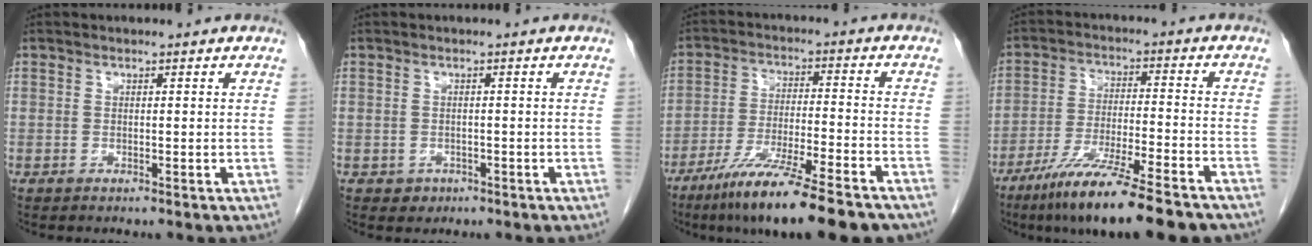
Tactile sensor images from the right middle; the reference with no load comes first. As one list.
[{"total": 1.5, "force": [-0.7, 1.3, 0.3], "torque": [-0.002, 0.005, -0.005]}, {"total": 15.9, "force": [-11.8, 1.1, 10.6], "torque": [-0.169, -0.040, -0.195]}, {"total": 15.5, "force": [-11.5, 1.1, 10.3], "torque": [-0.172, -0.042, -0.192]}]